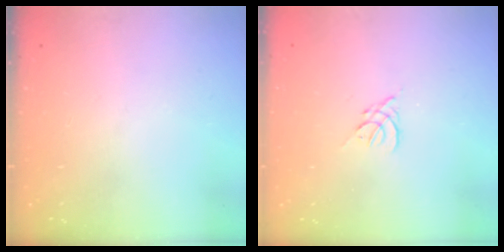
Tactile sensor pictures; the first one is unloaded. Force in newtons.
{"total": 1.3, "press": 1.2, "slide": 0.6}